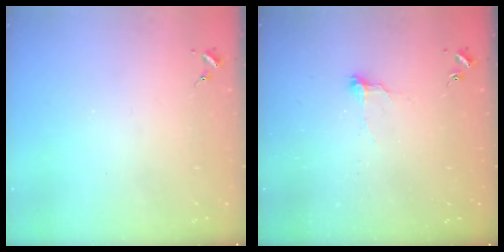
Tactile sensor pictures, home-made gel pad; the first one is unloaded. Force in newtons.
{"total": 6.6, "press": 6.6, "slide": 0.5}